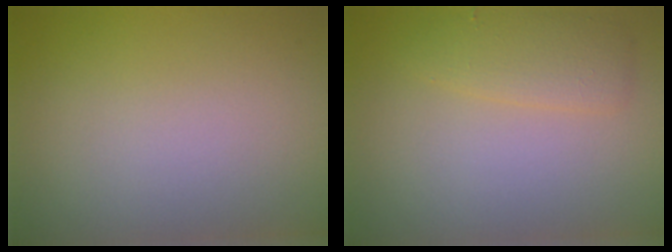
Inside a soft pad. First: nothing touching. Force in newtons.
{"total": 2.3, "press": 2.3, "slide": 0.0}